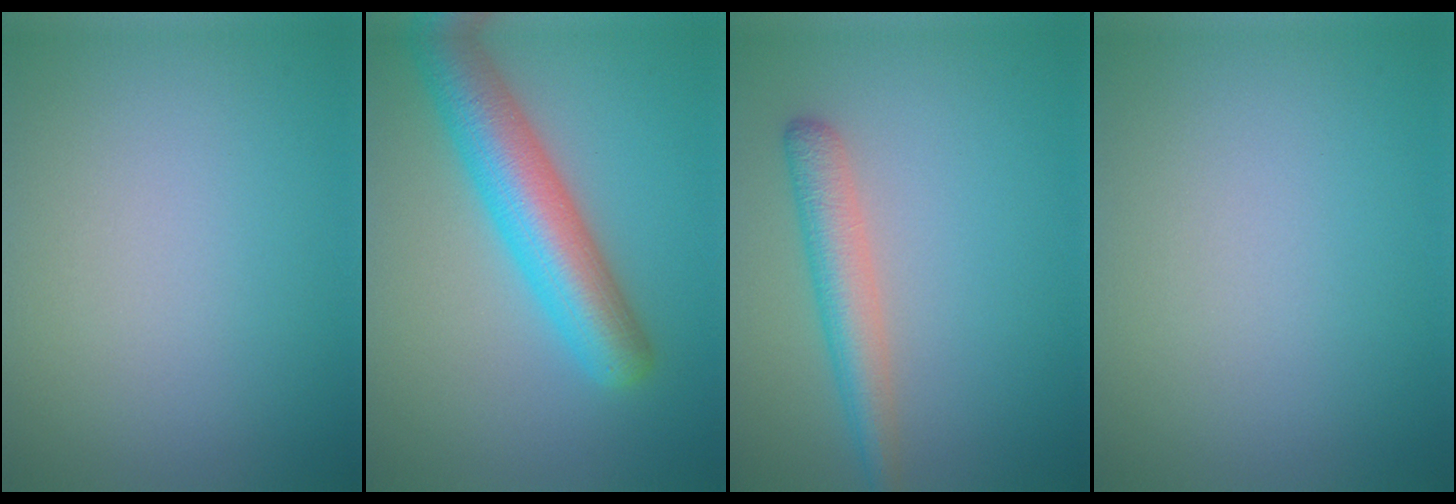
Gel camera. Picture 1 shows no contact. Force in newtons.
{"total": 7.4, "press": 7.4, "slide": 0.2}
{"total": 3.6, "press": 3.6, "slide": 0.1}
{"total": 0.0}